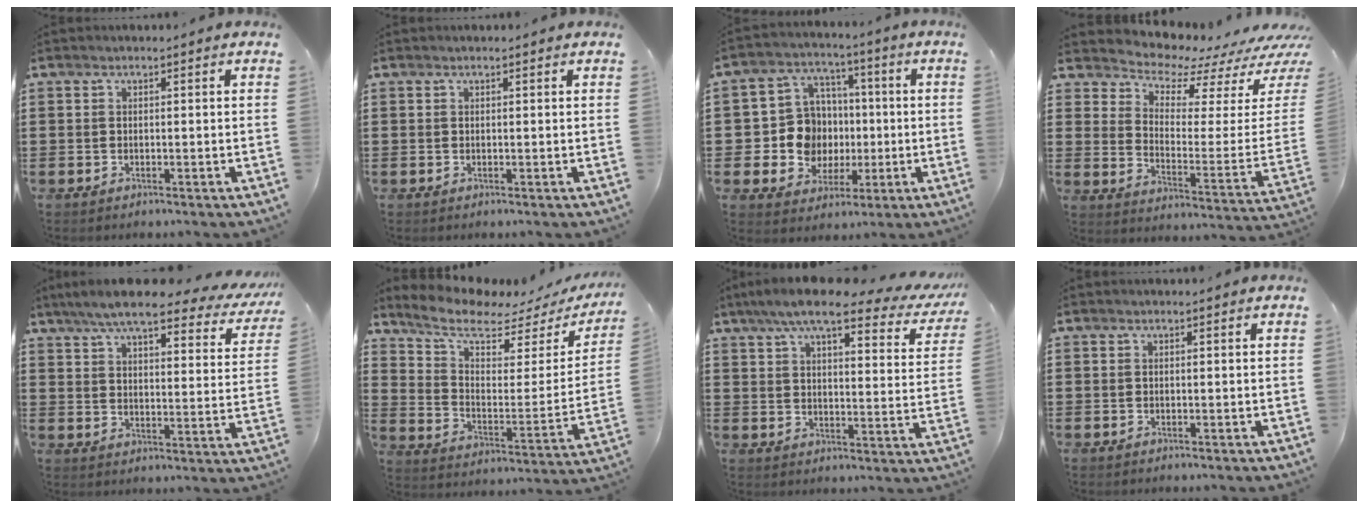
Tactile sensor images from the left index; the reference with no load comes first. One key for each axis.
{"total": 0.0}
{"total": 9.9, "fx": -0.1, "fy": 9.4, "fz": 3.1, "tx": -0.092, "ty": 0.008, "tz": 0.008}
{"total": 6.0, "fx": 5.7, "fy": 1.4, "fz": 0.9, "tx": -0.042, "ty": -0.065, "tz": 0.094}
{"total": 8.3, "fx": 7.0, "fy": 0.8, "fz": 4.3, "tx": -0.103, "ty": -0.034, "tz": 0.119}
{"total": 7.8, "fx": 6.4, "fy": 2.2, "fz": 3.8, "tx": -0.097, "ty": -0.039, "tz": 0.108}
{"total": 9.6, "fx": 7.6, "fy": 1.4, "fz": 5.7, "tx": -0.120, "ty": -0.029, "tz": 0.126}
{"total": 0.0}